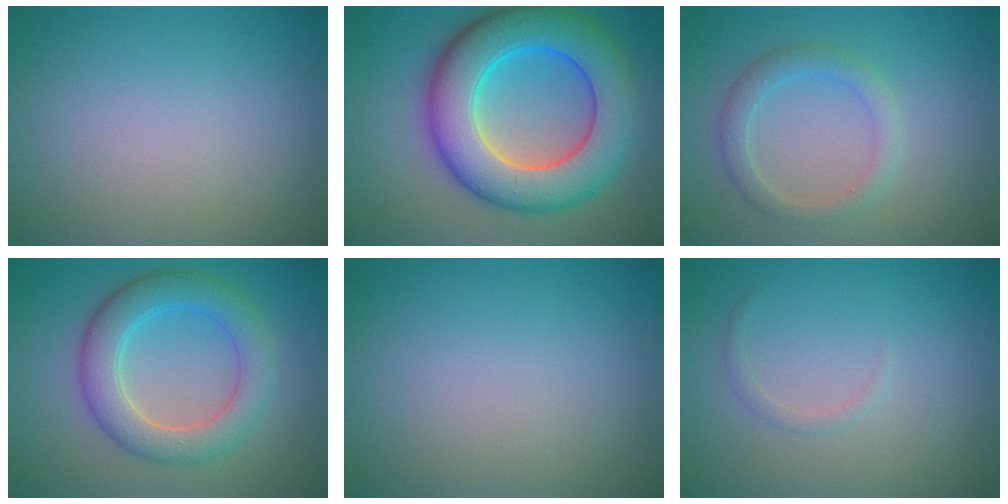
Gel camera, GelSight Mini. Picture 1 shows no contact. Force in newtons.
{"total": 11.7, "press": 11.7, "slide": 0.3}
{"total": 2.4, "press": 2.4, "slide": 0.2}
{"total": 5.6, "press": 5.6, "slide": 0.5}
{"total": 0.0}
{"total": 0.7, "press": 0.7, "slide": 0.0}